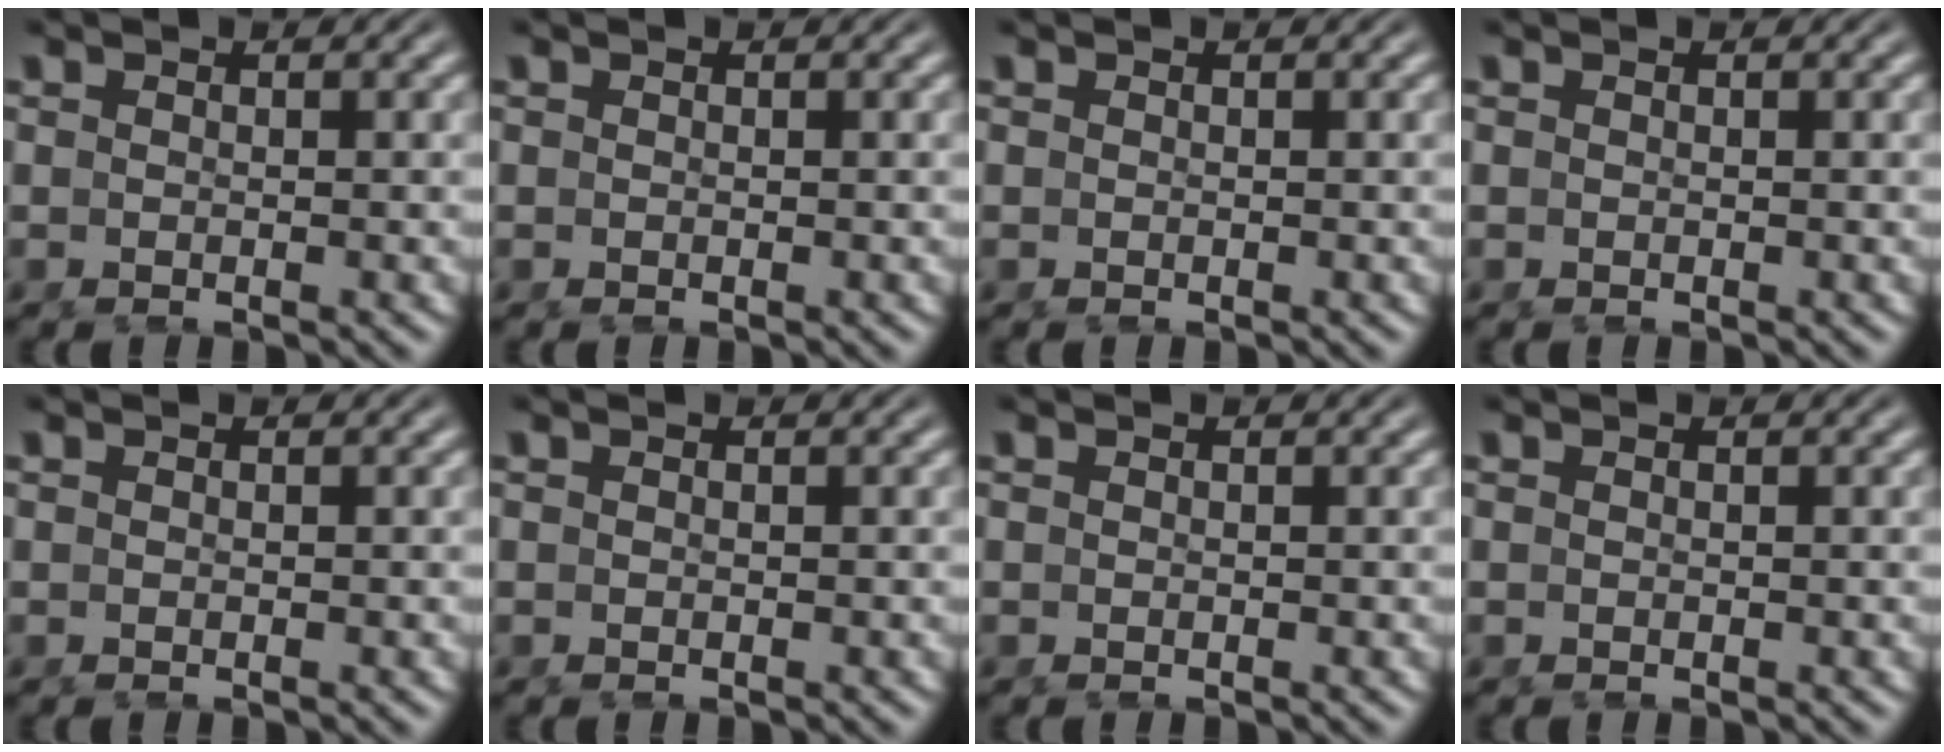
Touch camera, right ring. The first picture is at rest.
{"total": 0.0}
{"total": 0.0}
{"total": 0.0}
{"total": 0.0}
{"total": 0.0}
{"total": 0.0}
{"total": 0.0}